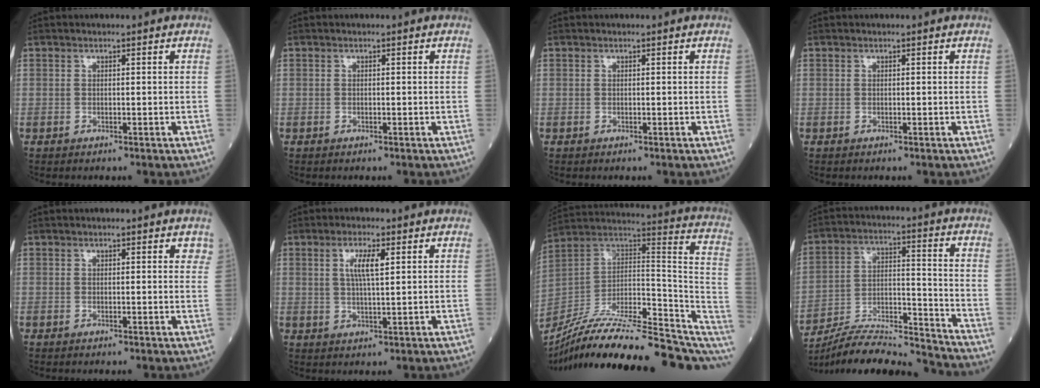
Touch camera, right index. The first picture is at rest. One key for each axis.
{"total": 0.0}
{"total": 0.0}
{"total": 0.0}
{"total": 1.7, "fx": 1.3, "fy": 0.8, "fz": 0.9, "tx": 0.001, "ty": 0.001, "tz": 0.007}
{"total": 4.4, "fx": 1.5, "fy": 0.5, "fz": 4.1, "tx": -0.079, "ty": 0.001, "tz": 0.027}
{"total": 29.8, "fx": -22.7, "fy": 6.7, "fz": 18.1, "tx": -0.250, "ty": 0.007, "tz": -0.356}
{"total": 16.2, "fx": -15.8, "fy": -0.6, "fz": 3.8, "tx": -0.065, "ty": 0.023, "tz": -0.268}